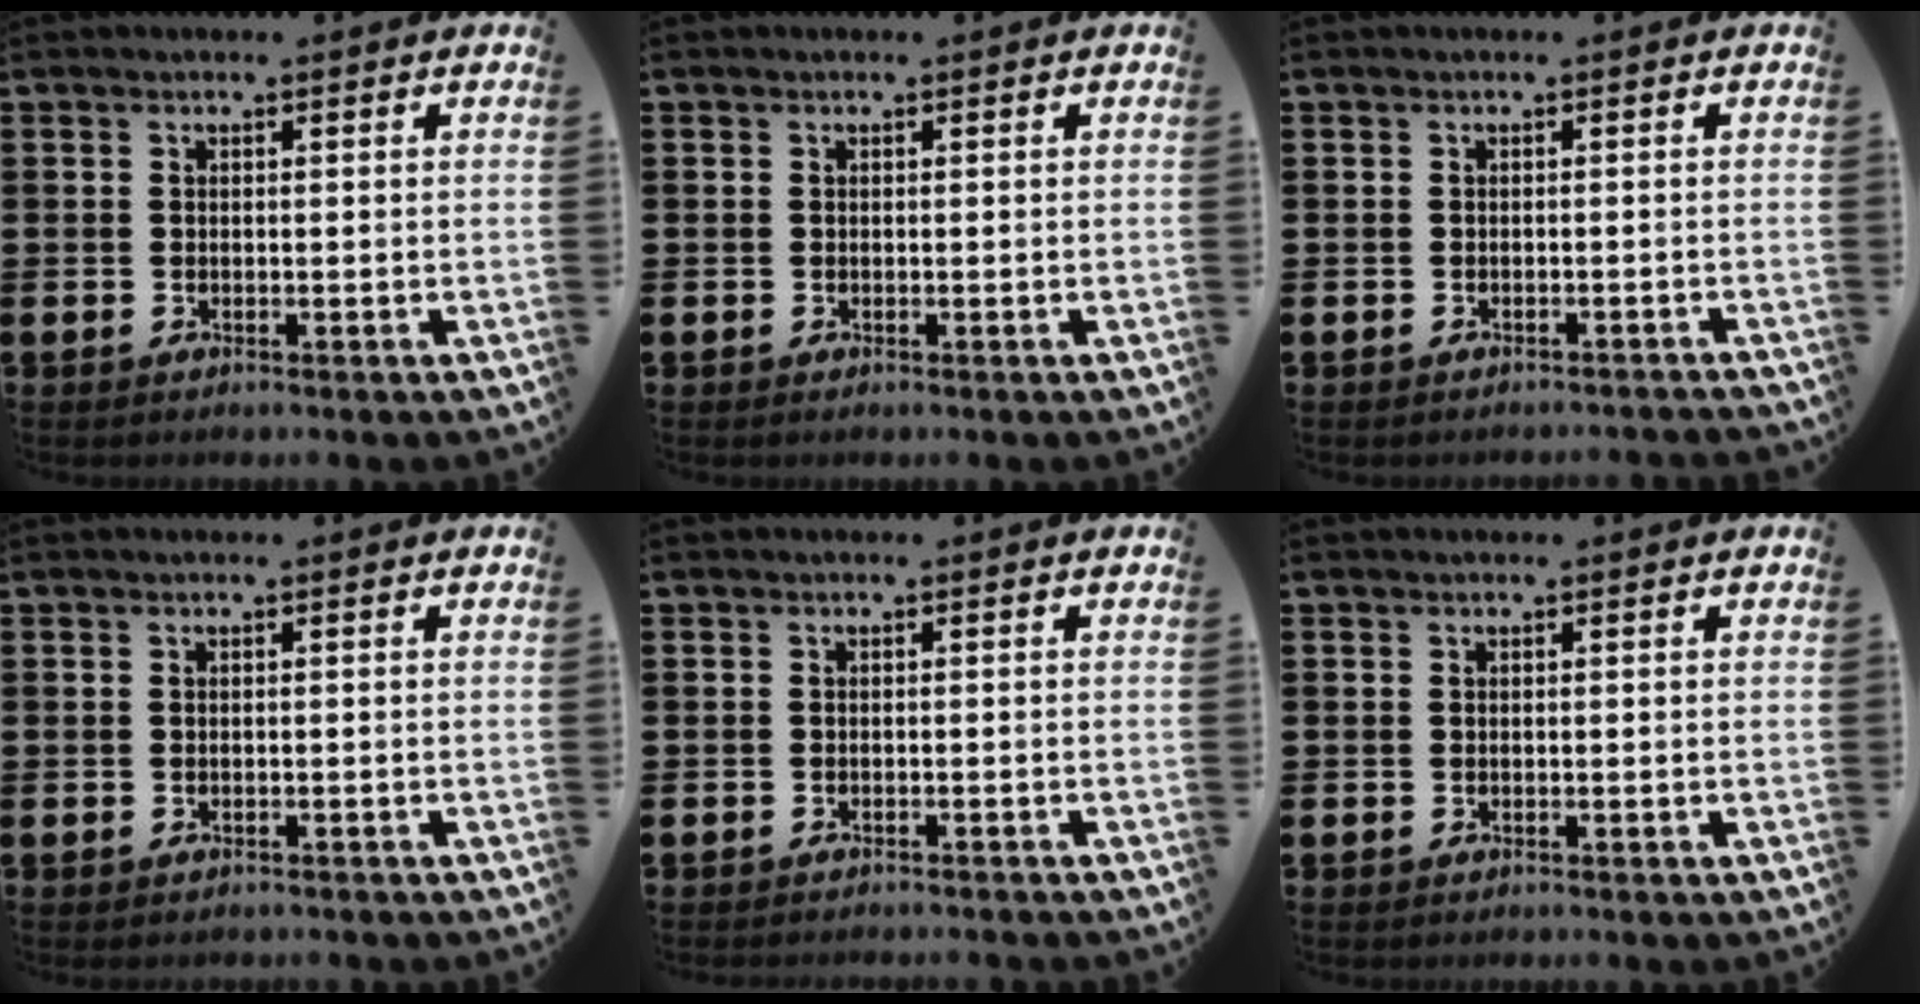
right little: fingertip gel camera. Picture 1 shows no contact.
{"total": 0.0}
{"total": 0.6, "force": [-0.6, -0.1, 0.1], "torque": [-0.002, -0.001, -0.012]}
{"total": 0.0}
{"total": 0.6, "force": [-0.6, -0.1, 0.0], "torque": [0.000, -0.001, -0.013]}
{"total": 0.0}